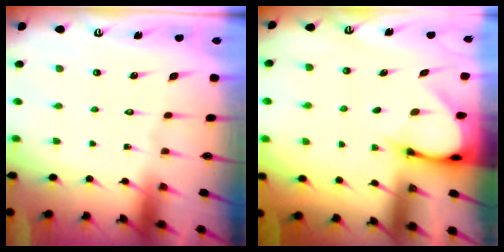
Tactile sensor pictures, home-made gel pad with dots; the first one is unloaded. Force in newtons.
{"total": 4.3, "press": 4.3, "slide": 0.5}